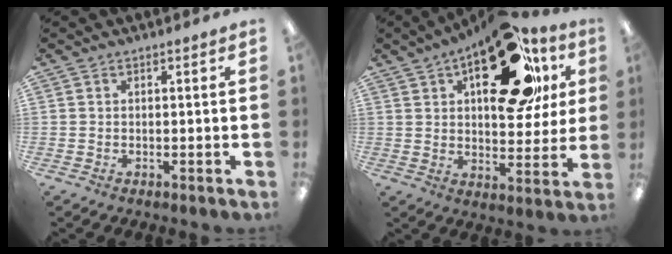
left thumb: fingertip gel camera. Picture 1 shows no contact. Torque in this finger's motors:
{"motor_torque": [2.53, 2.48, 2.28, -0.49, 0.29]}